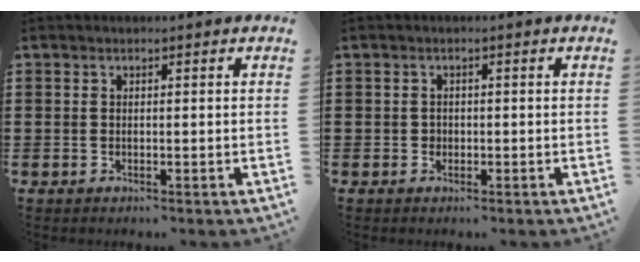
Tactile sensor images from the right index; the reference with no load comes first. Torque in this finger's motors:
{"motor_torque": [0.39, -0.19, 0.00, 0.01]}